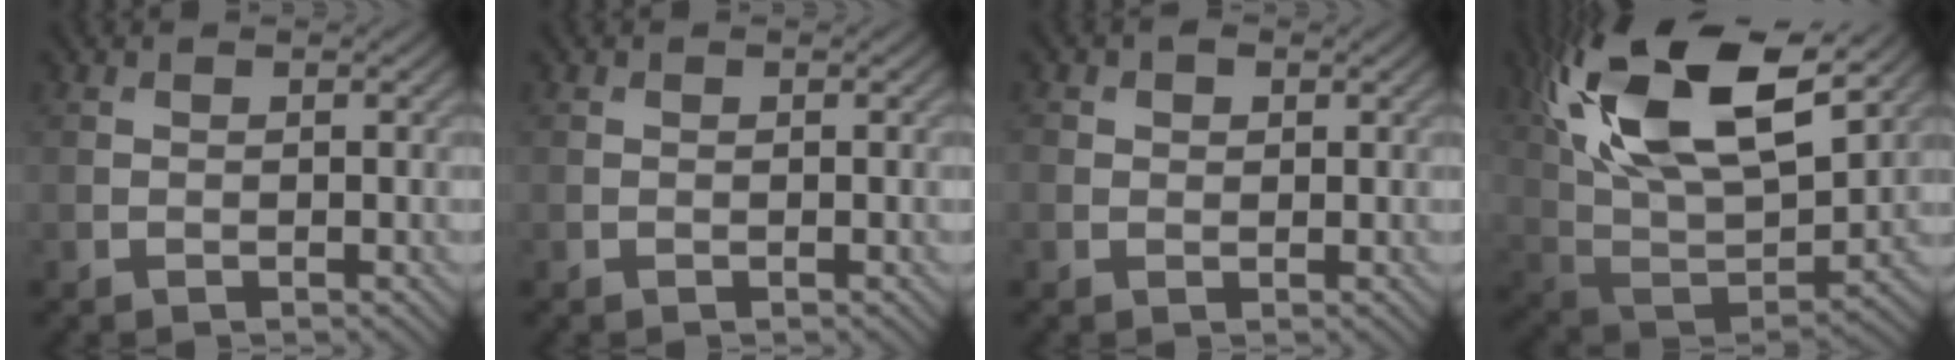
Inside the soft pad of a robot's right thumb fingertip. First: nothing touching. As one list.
[{"total": 0.0}, {"total": 1.8, "force": [0.7, 1.4, 0.8], "torque": [-0.015, 0.000, 0.009]}, {"total": 19.4, "force": [9.5, 8.9, 14.5], "torque": [-0.315, 0.033, 0.157]}]